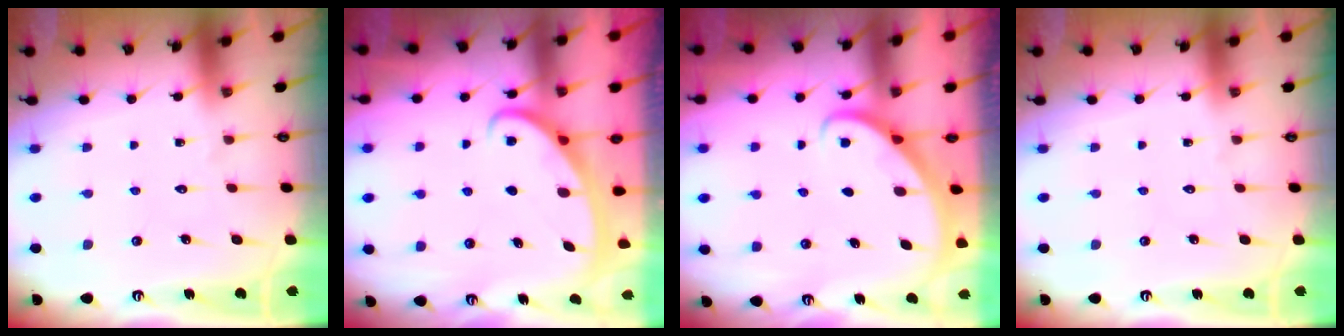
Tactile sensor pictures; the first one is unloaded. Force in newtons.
{"total": 2.7, "press": 2.7, "slide": 0.4}
{"total": 2.9, "press": 2.9, "slide": 0.2}
{"total": 0.0}